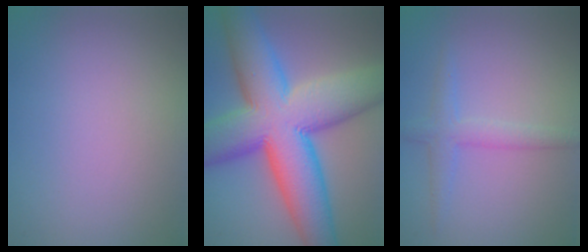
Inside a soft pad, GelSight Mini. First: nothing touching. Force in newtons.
{"total": 14.4, "press": 14.4, "slide": 0.3}
{"total": 2.3, "press": 2.3, "slide": 0.1}